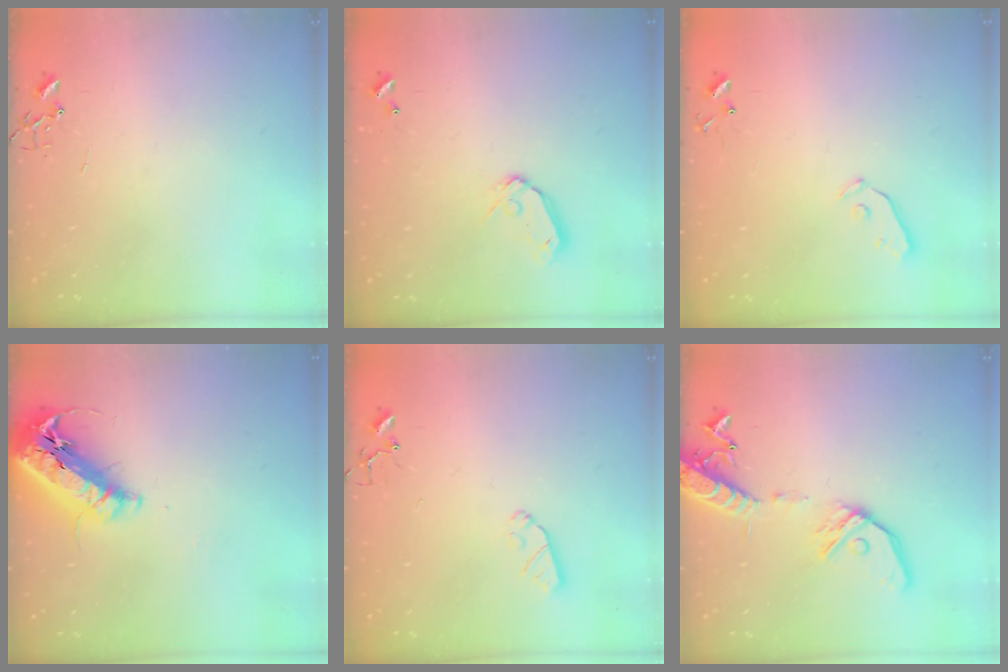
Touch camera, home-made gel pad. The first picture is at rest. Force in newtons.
{"total": 8.0, "press": 8.0, "slide": 1.0}
{"total": 3.4, "press": 3.4, "slide": 0.5}
{"total": 21.2, "press": 20.8, "slide": 4.0}
{"total": 5.4, "press": 5.4, "slide": 0.4}
{"total": 16.0, "press": 15.7, "slide": 3.1}